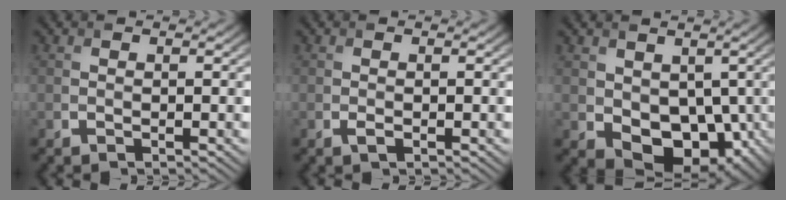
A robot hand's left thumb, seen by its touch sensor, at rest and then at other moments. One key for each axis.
{"total": 0.7, "fx": -0.3, "fy": 0.3, "fz": 0.6, "tx": -0.013, "ty": -0.003, "tz": -0.004}
{"total": 7.4, "fx": 0.0, "fy": 5.5, "fz": 5.0, "tx": -0.096, "ty": -0.028, "tz": 0.012}